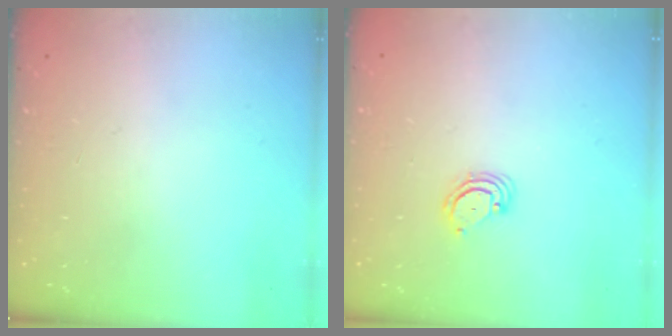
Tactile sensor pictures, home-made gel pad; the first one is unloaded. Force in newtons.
{"total": 3.9, "press": 3.9, "slide": 0.2}